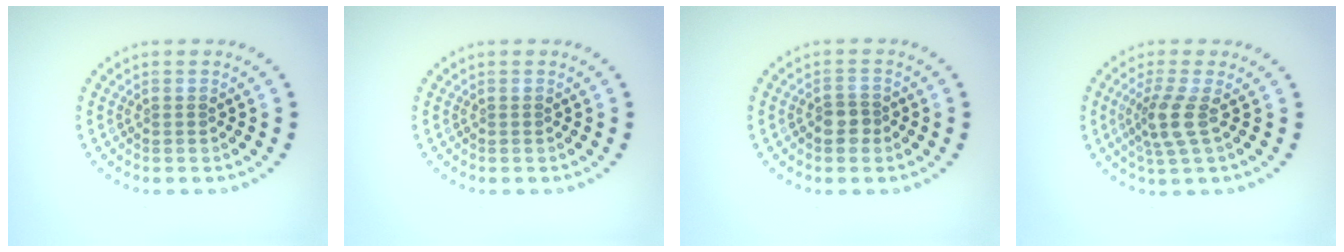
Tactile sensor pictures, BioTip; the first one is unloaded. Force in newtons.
{"total": 0.0}
{"total": 1.9, "press": 1.7, "slide": 0.9}
{"total": 2.9, "press": 2.2, "slide": 1.8}